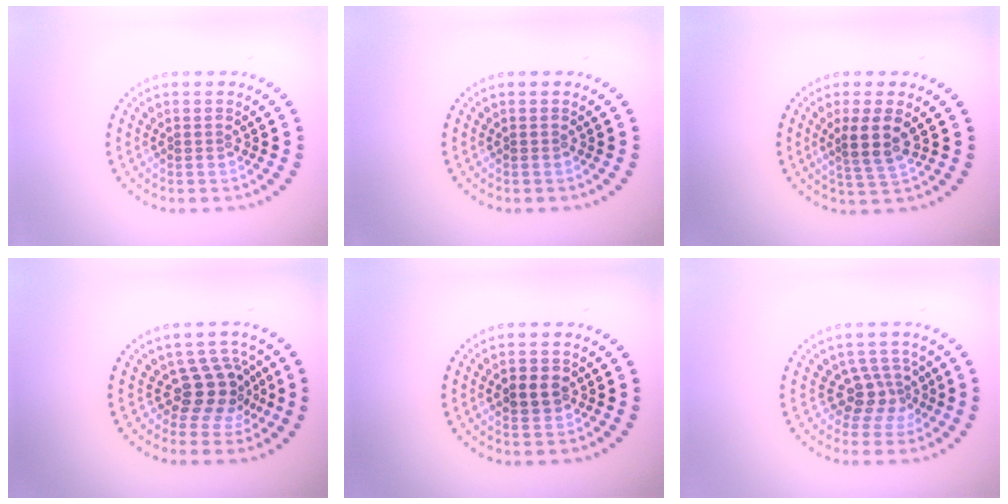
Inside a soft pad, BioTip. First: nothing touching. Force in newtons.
{"total": 0.0}
{"total": 2.8, "press": 2.5, "slide": 1.4}
{"total": 3.8, "press": 2.9, "slide": 2.4}
{"total": 2.5, "press": 2.5, "slide": 0.5}
{"total": 2.8, "press": 2.2, "slide": 1.7}